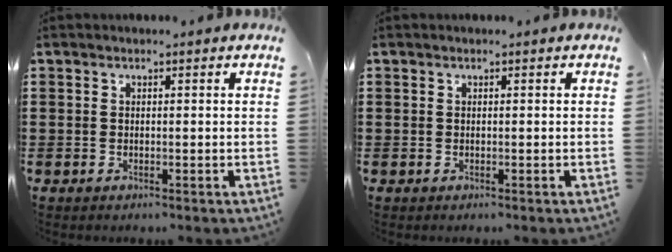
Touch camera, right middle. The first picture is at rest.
{"total": 0.0}